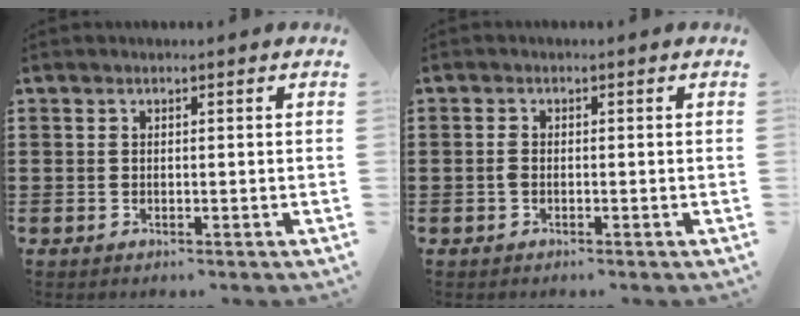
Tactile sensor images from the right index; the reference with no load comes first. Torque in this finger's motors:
{"motor_torque": [0.33, 0.21, 0.21, 0.06]}